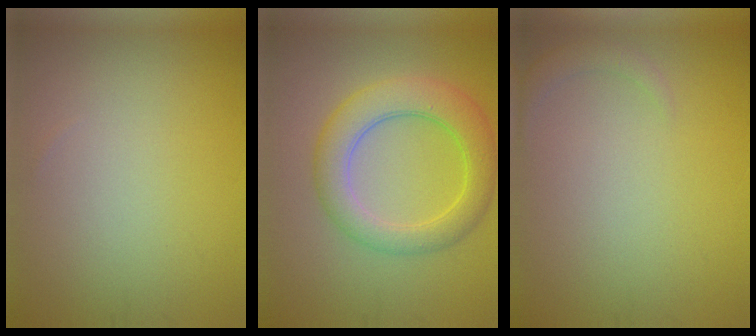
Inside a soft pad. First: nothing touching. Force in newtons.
{"total": 5.6, "press": 5.6, "slide": 0.1}
{"total": 1.3, "press": 1.3, "slide": 0.2}